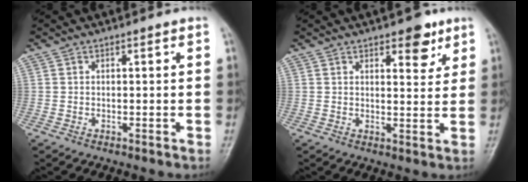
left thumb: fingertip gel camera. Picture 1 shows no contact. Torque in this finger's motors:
{"motor_torque": [-0.05, -0.02, -0.03, -0.22, 0.10]}